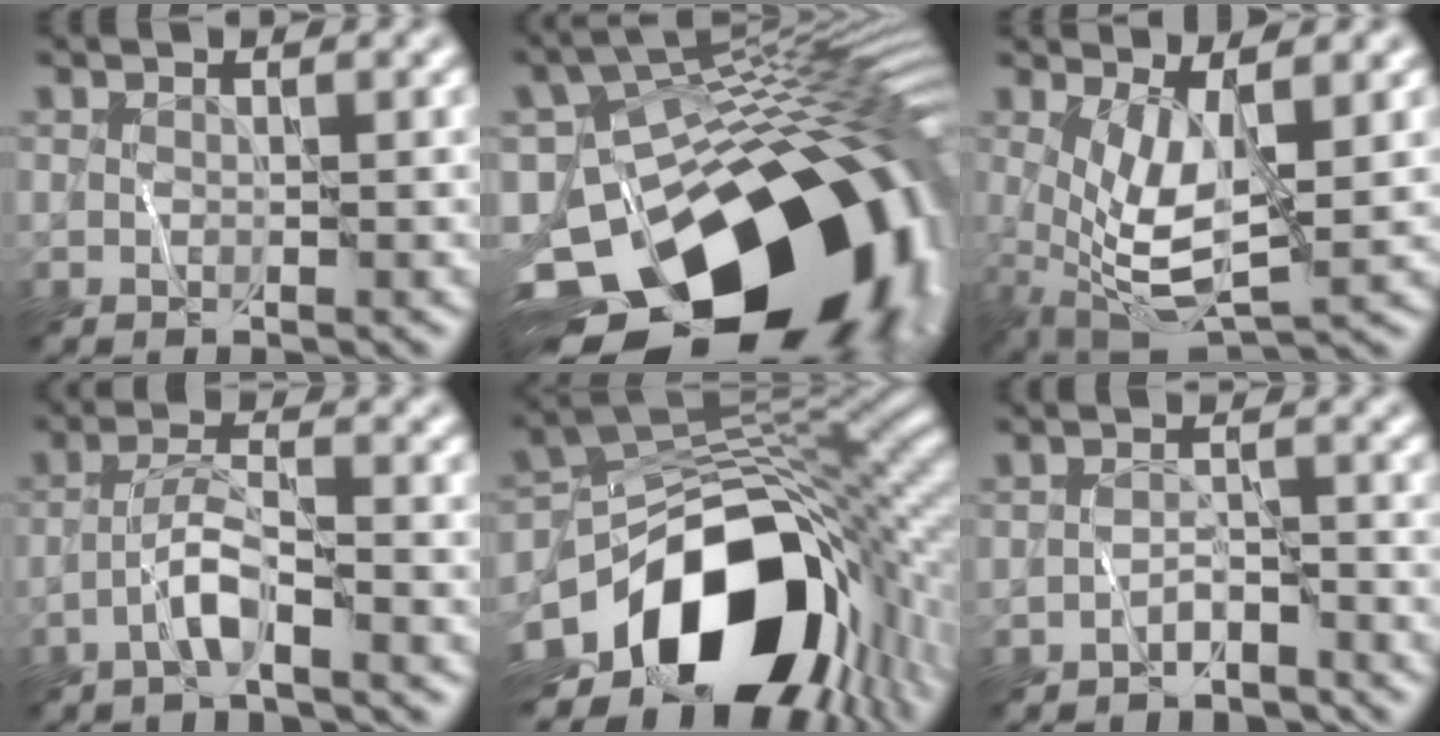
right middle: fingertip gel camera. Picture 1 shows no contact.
{"total": 20.1, "force": [-9.4, 11.8, 13.2], "torque": [-0.216, -0.040, -0.134]}
{"total": 6.3, "force": [0.5, 2.4, 5.8], "torque": [-0.127, -0.015, 0.012]}
{"total": 3.1, "force": [-1.8, 0.4, 2.5], "torque": [-0.048, 0.010, -0.042]}
{"total": 17.0, "force": [-6.6, 10.8, 11.4], "torque": [-0.189, -0.020, -0.108]}
{"total": 1.7, "force": [-1.6, 0.6, 0.5], "torque": [-0.007, 0.006, -0.031]}